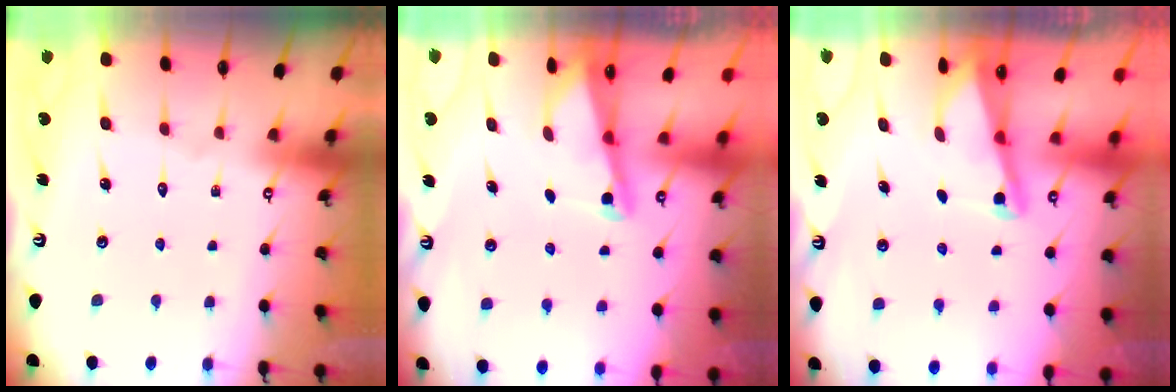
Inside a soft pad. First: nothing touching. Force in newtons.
{"total": 2.1, "press": 2.1, "slide": 0.3}
{"total": 2.1, "press": 2.1, "slide": 0.4}